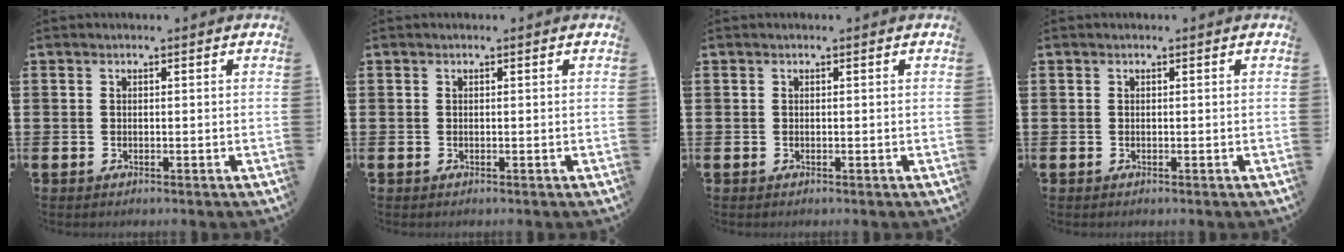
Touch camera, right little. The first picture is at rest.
{"total": 0.0}
{"total": 0.0}
{"total": 0.0}